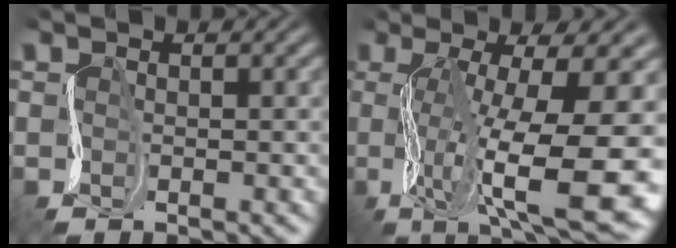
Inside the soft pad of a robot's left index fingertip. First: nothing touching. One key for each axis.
{"total": 15.2, "fx": -2.1, "fy": 5.1, "fz": 14.1, "tx": -0.222, "ty": -0.008, "tz": -0.010}